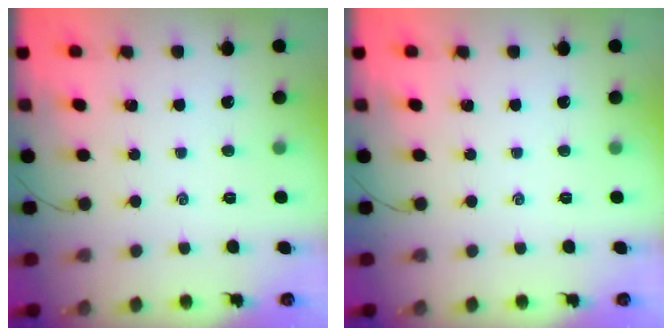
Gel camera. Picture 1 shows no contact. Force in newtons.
{"total": 0.0}